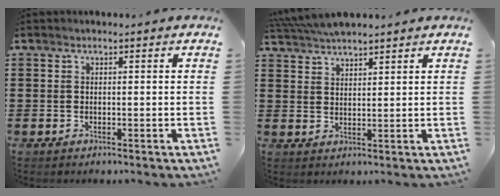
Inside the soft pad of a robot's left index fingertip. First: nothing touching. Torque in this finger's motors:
{"motor_torque": [0.01, -0.11, 0.79, 0.21]}